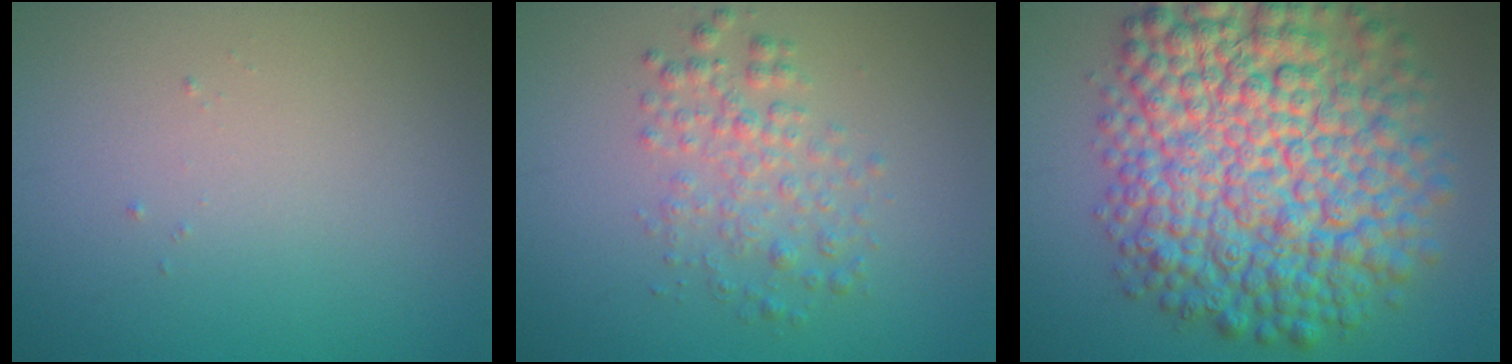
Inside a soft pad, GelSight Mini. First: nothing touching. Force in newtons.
{"total": 2.7, "press": 2.7, "slide": 0.0}
{"total": 13.7, "press": 13.7, "slide": 0.3}